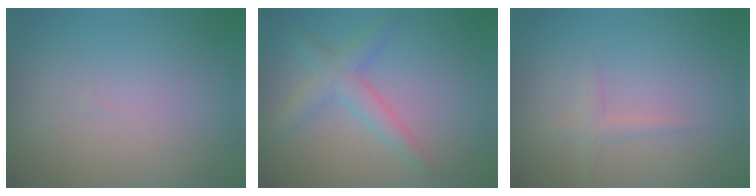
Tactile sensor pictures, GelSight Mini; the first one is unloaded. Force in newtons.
{"total": 3.3, "press": 3.3, "slide": 0.1}
{"total": 1.0, "press": 1.0, "slide": 0.1}